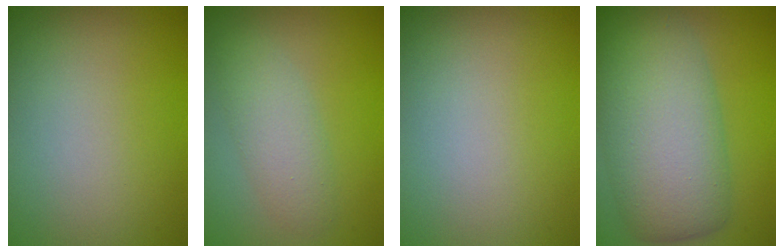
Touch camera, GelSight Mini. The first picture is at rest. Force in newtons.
{"total": 2.8, "press": 2.8, "slide": 0.0}
{"total": 0.0}
{"total": 9.7, "press": 9.6, "slide": 0.4}